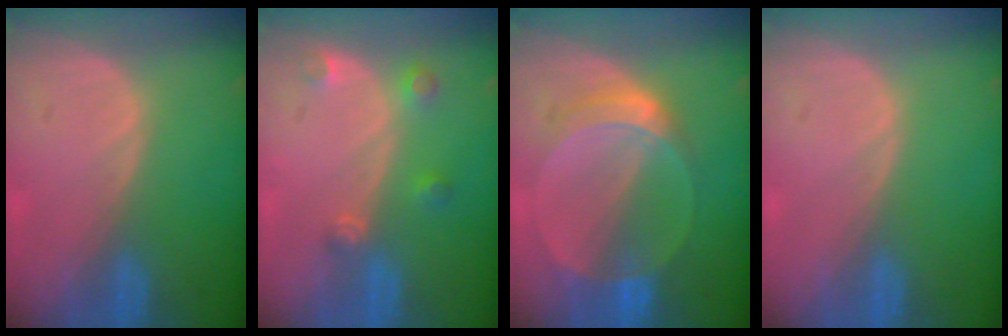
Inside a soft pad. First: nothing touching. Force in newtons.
{"total": 3.0, "press": 2.9, "slide": 1.0}
{"total": 6.2, "press": 5.7, "slide": 2.6}
{"total": 0.0}